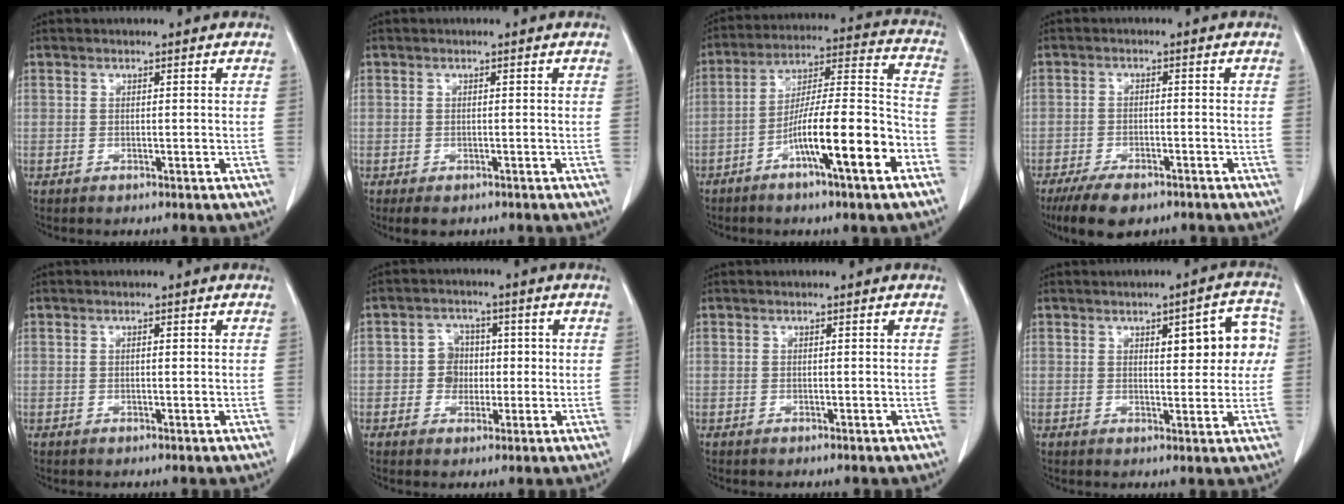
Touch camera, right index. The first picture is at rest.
{"total": 2.4, "force": [-1.4, 1.7, 0.9], "torque": [-0.010, 0.001, -0.013]}
{"total": 16.1, "force": [-7.3, 1.1, 14.4], "torque": [-0.234, 0.006, -0.119]}
{"total": 7.4, "force": [-5.5, 2.9, 4.1], "torque": [-0.069, -0.008, -0.089]}
{"total": 0.6, "force": [0.1, 0.1, 0.6], "torque": [-0.012, 0.000, 0.001]}
{"total": 4.3, "force": [-0.1, 4.1, 1.4], "torque": [-0.017, 0.017, 0.000]}
{"total": 0.0}
{"total": 8.2, "force": [1.8, 2.7, 7.5], "torque": [-0.086, 0.022, 0.021]}